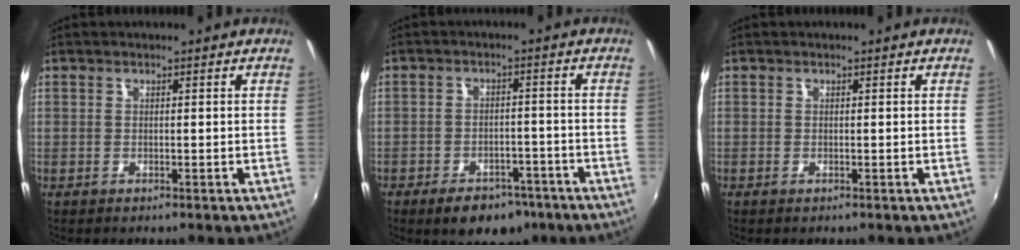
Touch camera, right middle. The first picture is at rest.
{"total": 9.2, "force": [-6.3, 5.3, 4.1], "torque": [-0.089, 0.006, -0.077]}
{"total": 0.0}